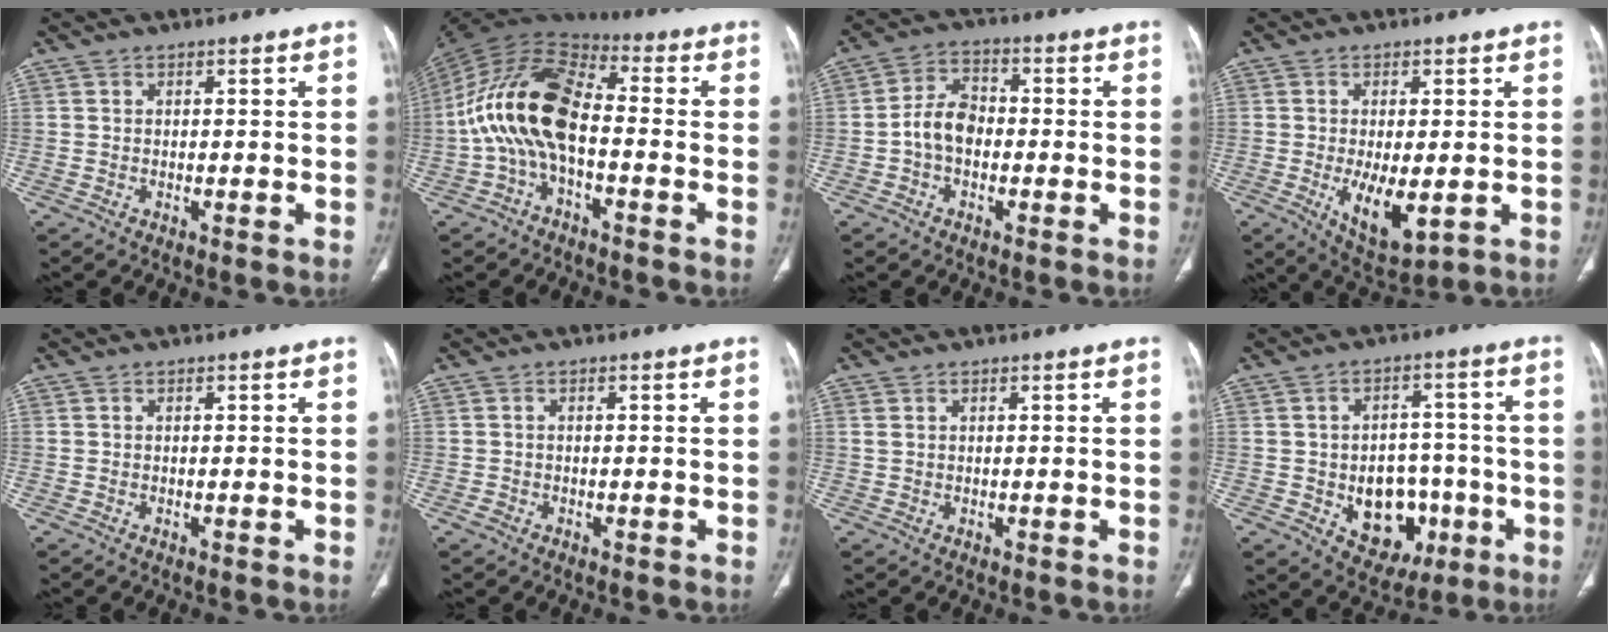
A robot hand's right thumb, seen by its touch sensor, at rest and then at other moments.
{"total": 15.7, "force": [-2.3, 8.0, 13.3], "torque": [-0.255, 0.051, -0.055]}
{"total": 6.6, "force": [-1.4, 4.6, 4.5], "torque": [-0.070, 0.025, -0.036]}
{"total": 9.1, "force": [-1.9, 3.9, 8.0], "torque": [-0.128, -0.021, -0.018]}
{"total": 0.0}
{"total": 1.0, "force": [-0.6, 0.8, 0.3], "torque": [-0.007, 0.004, -0.013]}
{"total": 0.8, "force": [0.3, 0.5, 0.5], "torque": [-0.012, 0.007, 0.010]}
{"total": 12.3, "force": [-3.5, 9.4, 7.2], "torque": [-0.055, 0.031, -0.032]}